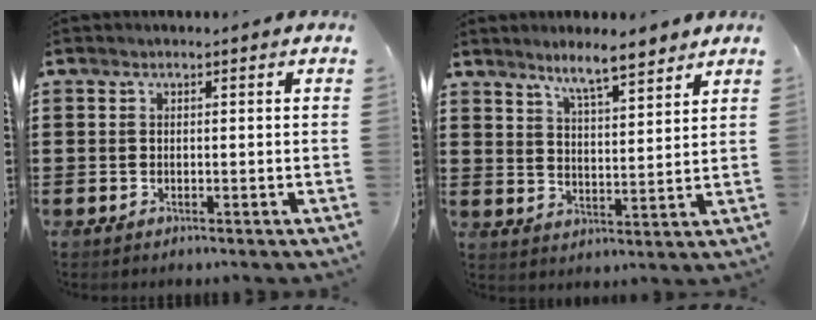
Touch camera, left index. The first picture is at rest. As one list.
[{"total": 6.4, "force": [5.6, 0.4, 2.9], "torque": [-0.066, -0.021, 0.099]}]